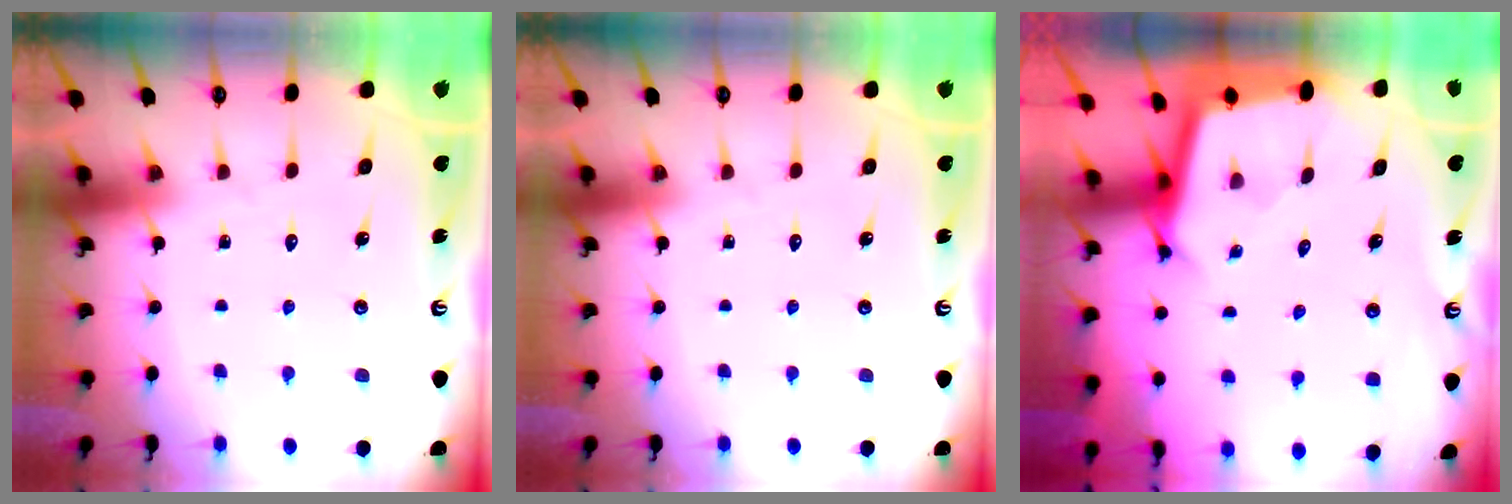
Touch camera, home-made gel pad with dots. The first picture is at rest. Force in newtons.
{"total": 0.0}
{"total": 4.4, "press": 4.3, "slide": 0.3}